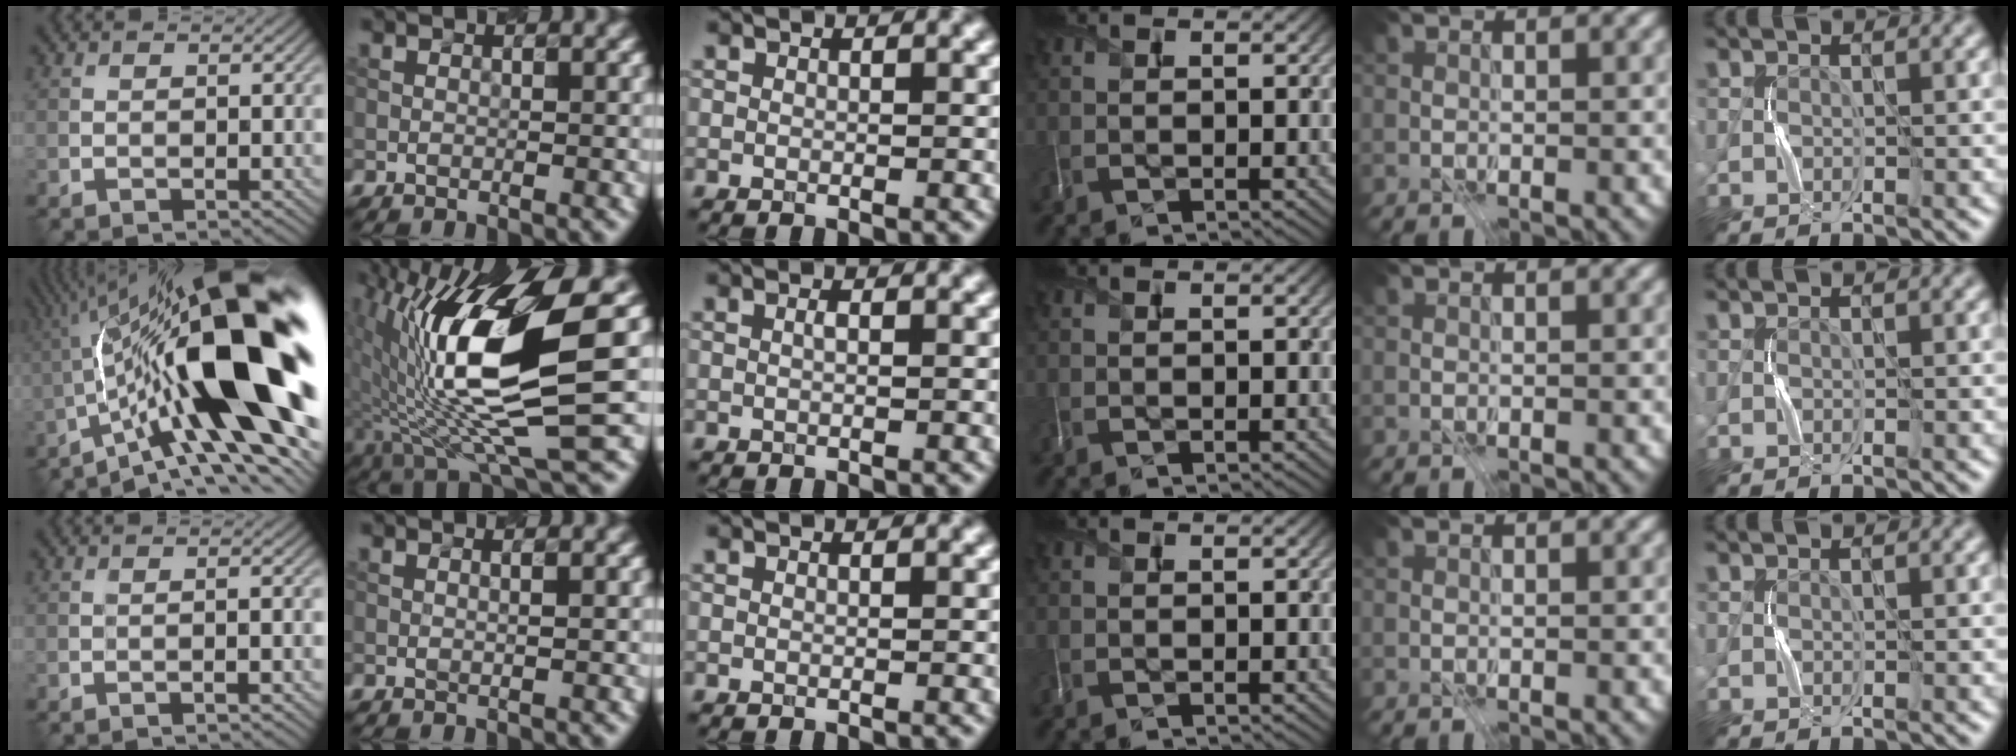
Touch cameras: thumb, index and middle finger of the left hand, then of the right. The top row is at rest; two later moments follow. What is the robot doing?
{"motion": "press", "object": "grip strengthener"}